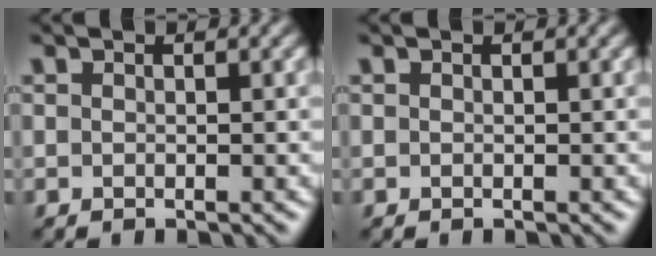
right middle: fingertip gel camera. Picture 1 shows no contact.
{"total": 0.0}